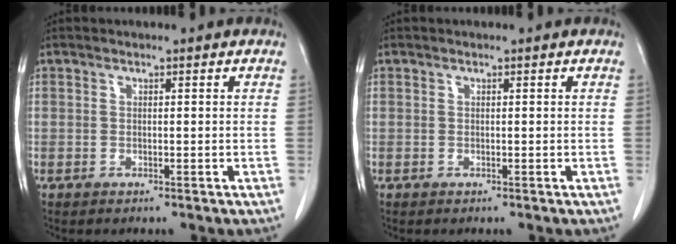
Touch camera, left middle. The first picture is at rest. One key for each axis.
{"total": 0.0}